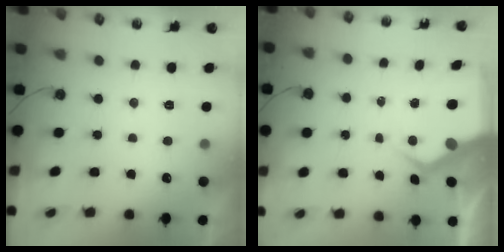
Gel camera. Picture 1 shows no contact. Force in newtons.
{"total": 7.9, "press": 7.9, "slide": 0.8}